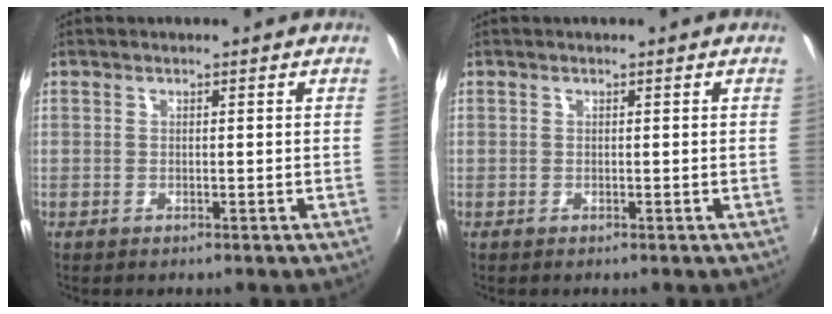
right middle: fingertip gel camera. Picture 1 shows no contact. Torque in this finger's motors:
{"motor_torque": [-0.01, 0.00, -0.01, 0.00]}